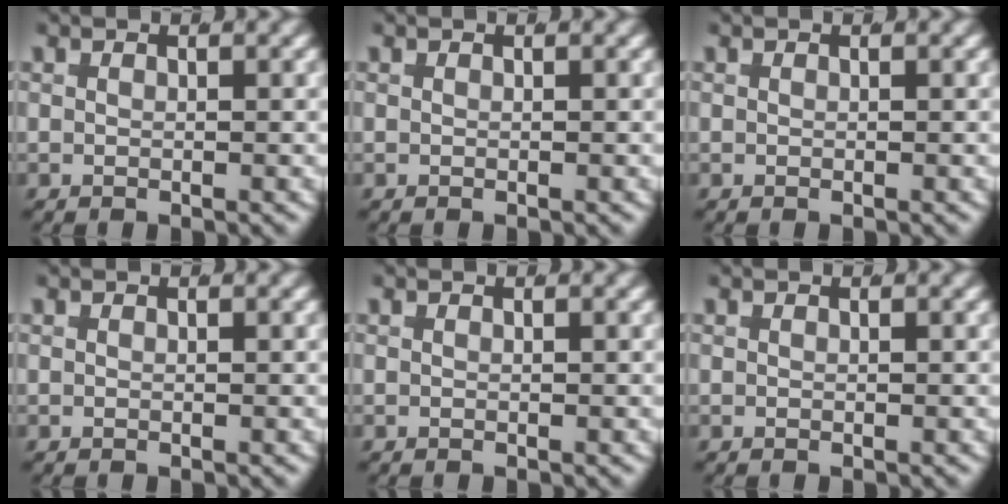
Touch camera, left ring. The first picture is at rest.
{"total": 0.0}
{"total": 0.0}
{"total": 0.0}
{"total": 0.0}
{"total": 0.0}